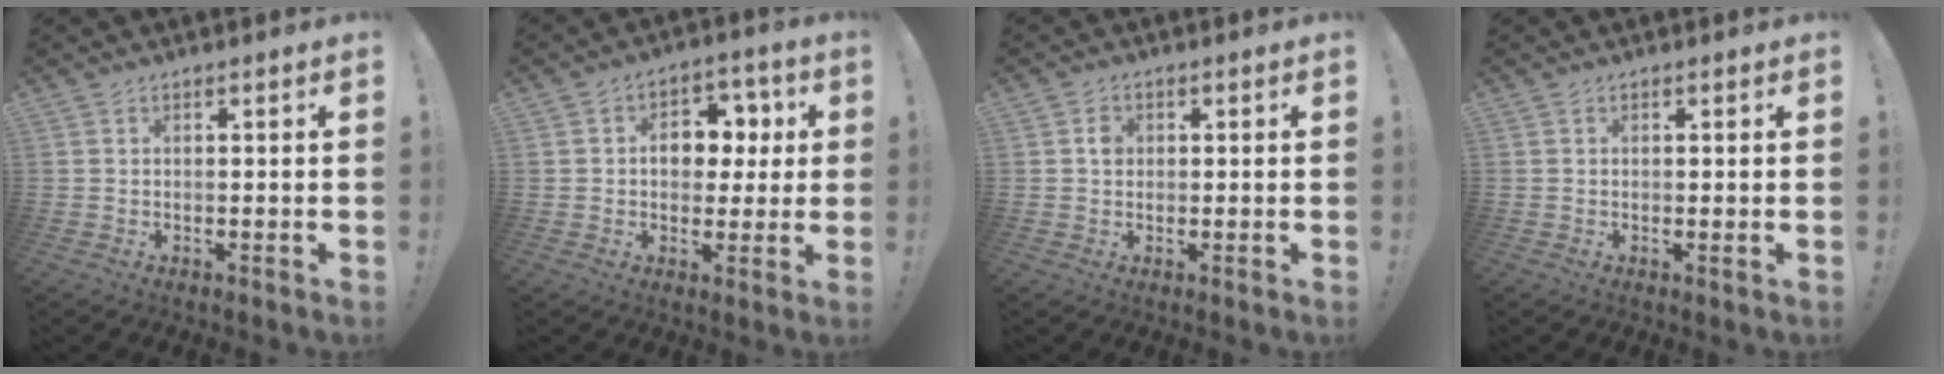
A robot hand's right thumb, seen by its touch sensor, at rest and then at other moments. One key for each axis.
{"total": 9.6, "fx": 1.5, "fy": 7.6, "fz": 5.6, "tx": -0.069, "ty": -0.004, "tz": 0.029}
{"total": 2.5, "fx": 0.2, "fy": 2.1, "fz": 1.3, "tx": -0.001, "ty": -0.004, "tz": -0.002}
{"total": 0.8, "fx": 0.4, "fy": -0.1, "fz": 0.7, "tx": -0.006, "ty": -0.004, "tz": 0.005}